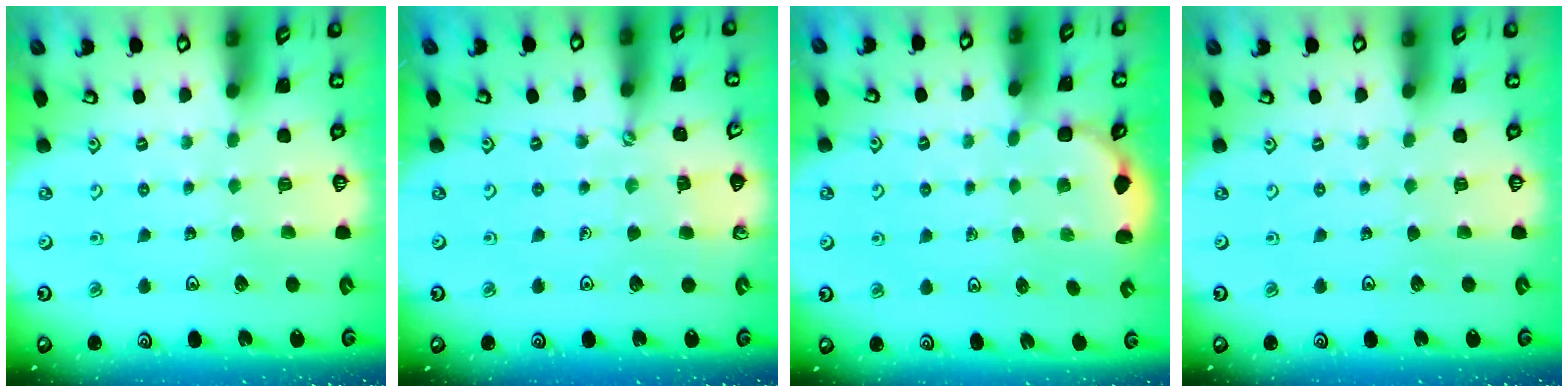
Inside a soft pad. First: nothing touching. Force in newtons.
{"total": 2.7, "press": 2.7, "slide": 0.4}
{"total": 2.5, "press": 2.2, "slide": 1.2}
{"total": 0.0}